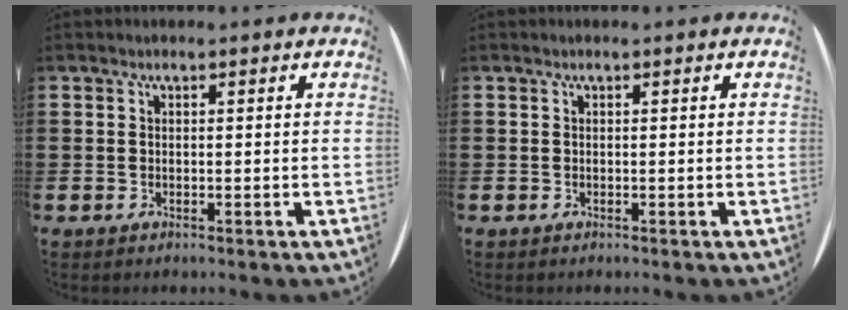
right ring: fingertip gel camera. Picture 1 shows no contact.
{"total": 0.0}